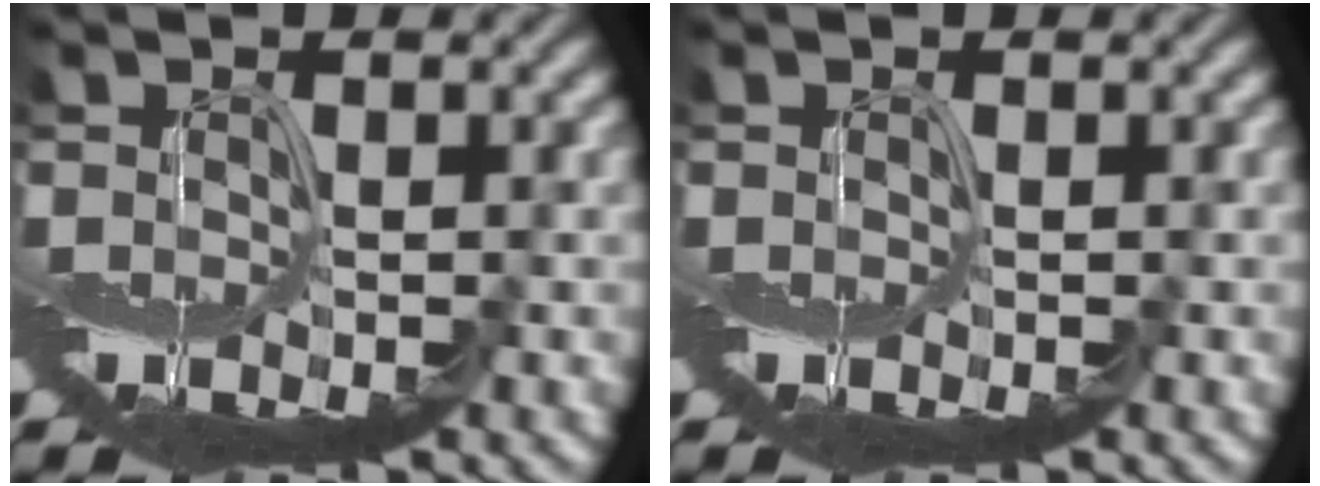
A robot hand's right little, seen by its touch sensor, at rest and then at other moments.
{"total": 0.0}